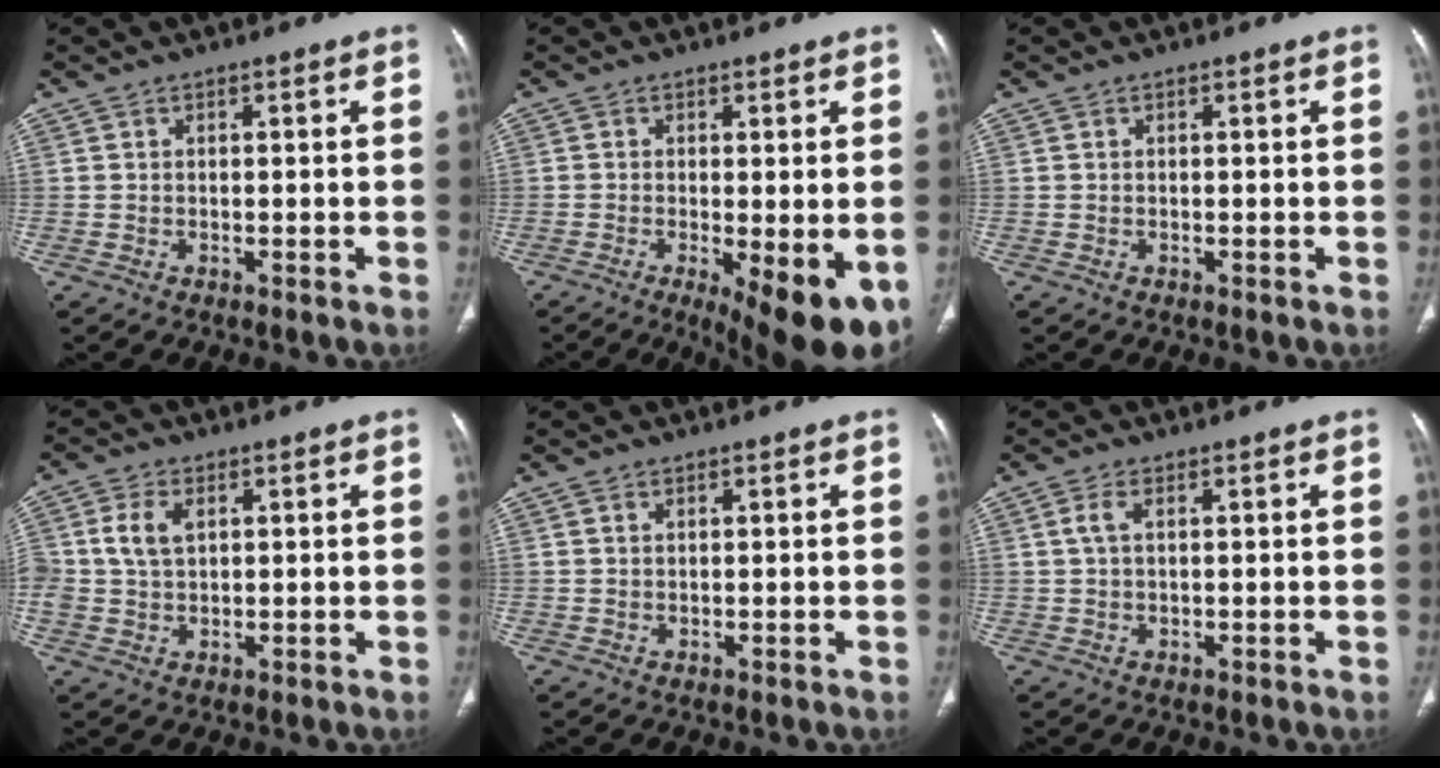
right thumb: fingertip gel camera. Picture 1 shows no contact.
{"total": 12.2, "force": [-4.4, 3.9, 10.6], "torque": [-0.130, -0.020, -0.057]}
{"total": 0.0}
{"total": 5.7, "force": [1.4, 3.8, 4.0], "torque": [-0.082, 0.004, 0.029]}
{"total": 0.9, "force": [0.5, 0.6, 0.5], "torque": [-0.007, -0.003, 0.010]}
{"total": 2.7, "force": [0.9, 1.3, 2.2], "torque": [-0.055, 0.005, 0.018]}